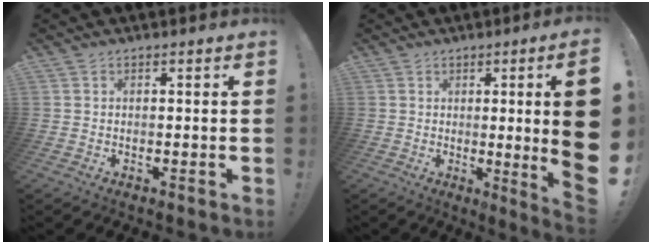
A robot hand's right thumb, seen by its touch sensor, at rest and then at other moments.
{"total": 11.0, "force": [0.9, -1.2, 10.9], "torque": [-0.161, -0.024, 0.008]}